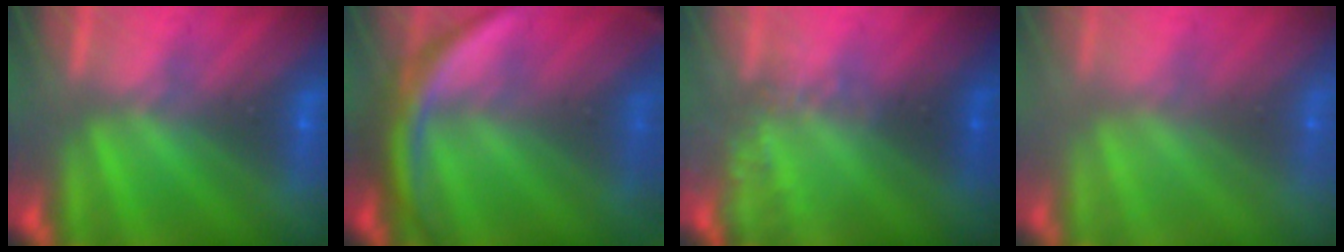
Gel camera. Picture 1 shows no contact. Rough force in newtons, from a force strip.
{"total": 11.5}
{"total": 2.3}
{"total": 8.3}